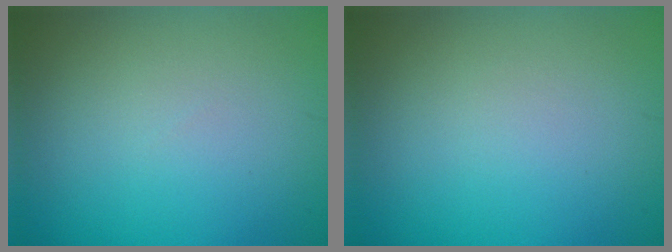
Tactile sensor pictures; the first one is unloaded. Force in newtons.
{"total": 0.0}